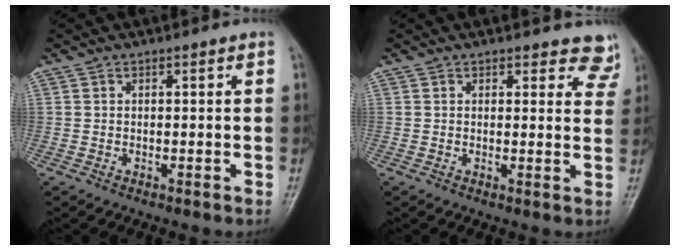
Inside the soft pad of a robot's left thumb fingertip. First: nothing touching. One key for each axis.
{"total": 5.9, "fx": 5.4, "fy": 2.5, "fz": 0.6, "tx": 0.040, "ty": -0.028, "tz": 0.036}